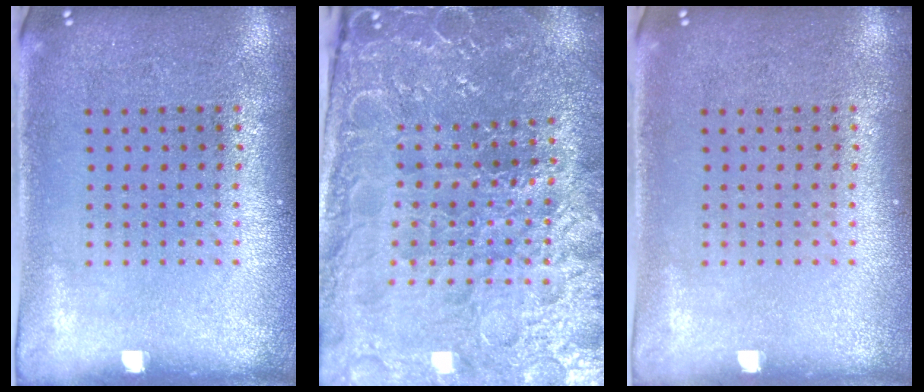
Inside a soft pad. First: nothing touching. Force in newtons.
{"total": 4.7, "press": 4.5, "slide": 1.3}
{"total": 0.0}